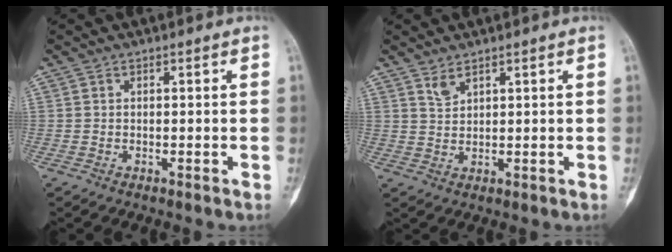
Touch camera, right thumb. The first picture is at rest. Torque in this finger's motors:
{"motor_torque": [-0.67, 0.05, 0.02, 0.27, 0.03]}